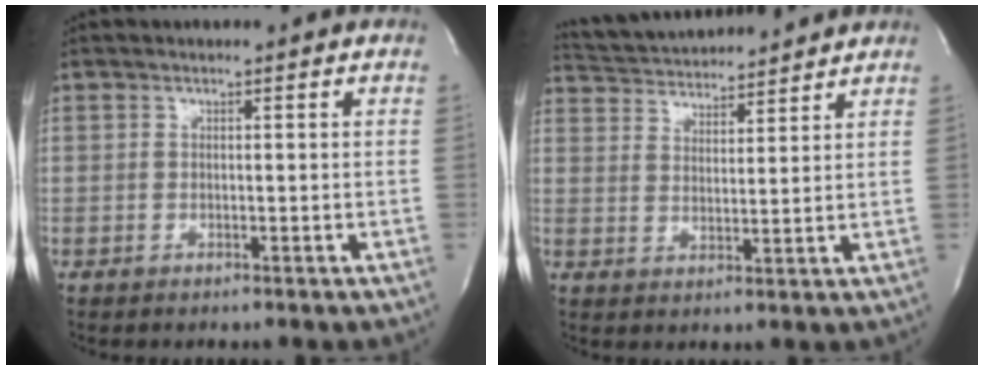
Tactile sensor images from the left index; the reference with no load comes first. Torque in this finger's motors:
{"motor_torque": [-0.07, -0.03, 0.09, 0.05]}